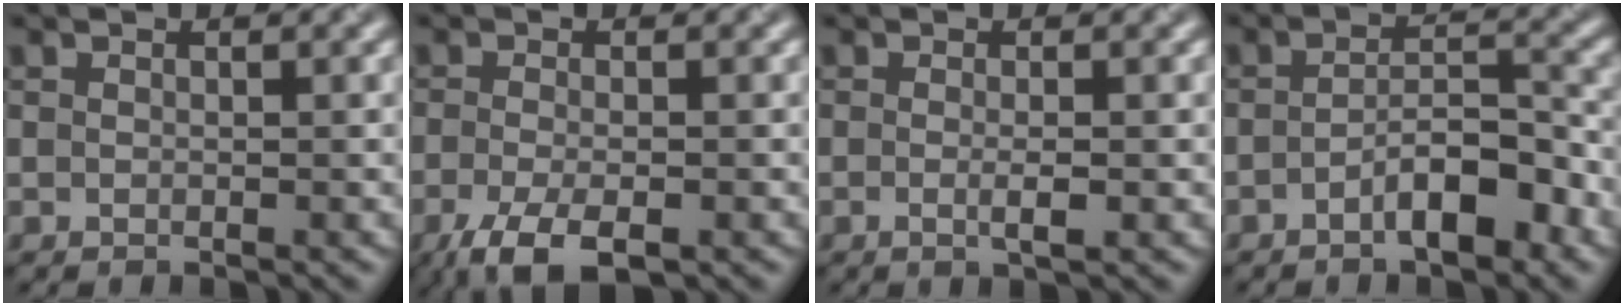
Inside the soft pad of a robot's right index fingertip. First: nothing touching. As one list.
[{"total": 5.0, "force": [-2.8, 1.8, 3.7], "torque": [-0.085, -0.007, -0.054]}, {"total": 1.5, "force": [-0.3, 0.1, 1.4], "torque": [-0.030, 0.000, -0.006]}, {"total": 4.4, "force": [-2.3, 1.3, 3.5], "torque": [-0.056, 0.015, -0.038]}]